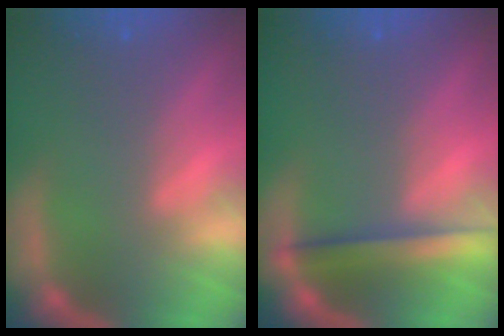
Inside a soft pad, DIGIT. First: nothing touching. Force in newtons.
{"total": 4.0}